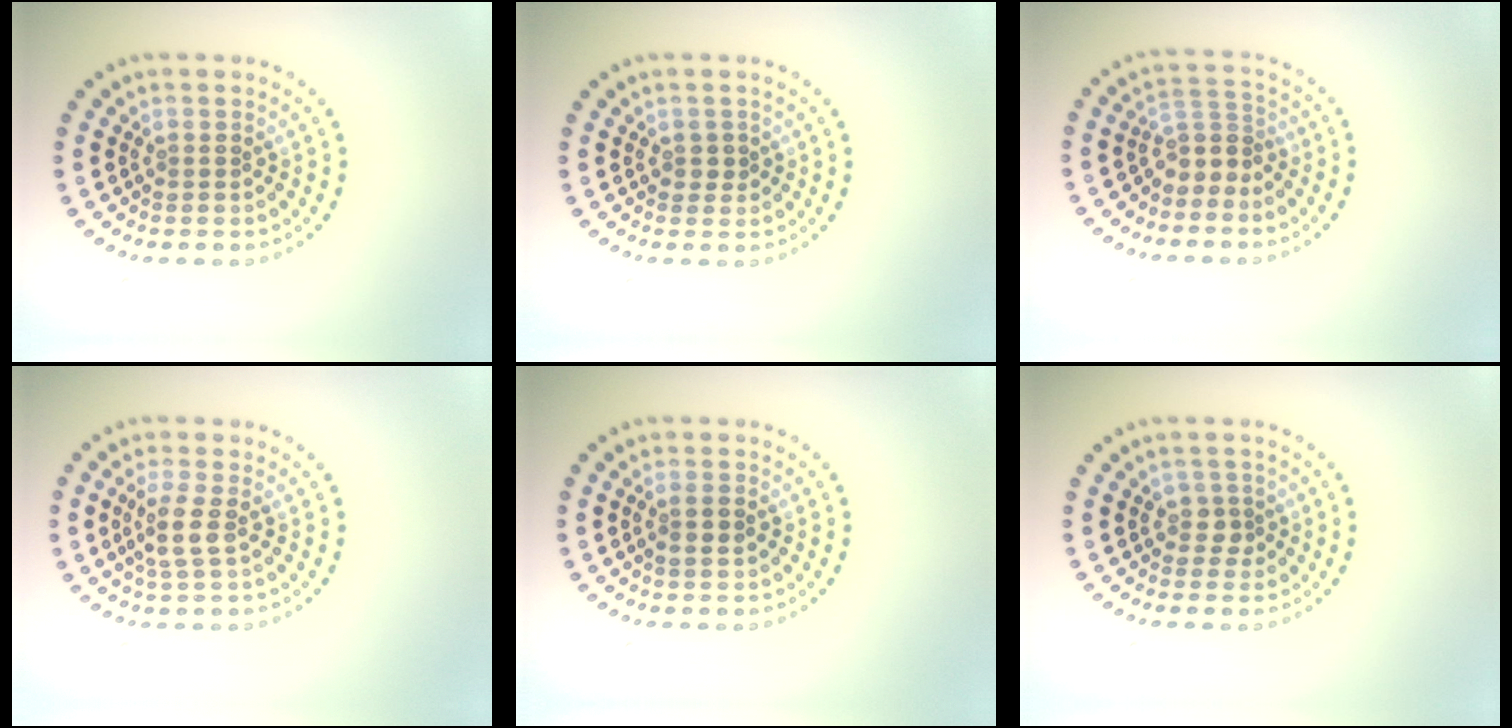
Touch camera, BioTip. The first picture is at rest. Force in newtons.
{"total": 1.0, "press": 1.0, "slide": 0.3}
{"total": 2.5, "press": 1.7, "slide": 1.9}
{"total": 2.3, "press": 2.0, "slide": 1.1}
{"total": 1.3, "press": 1.3, "slide": 0.4}
{"total": 1.4, "press": 1.1, "slide": 0.9}